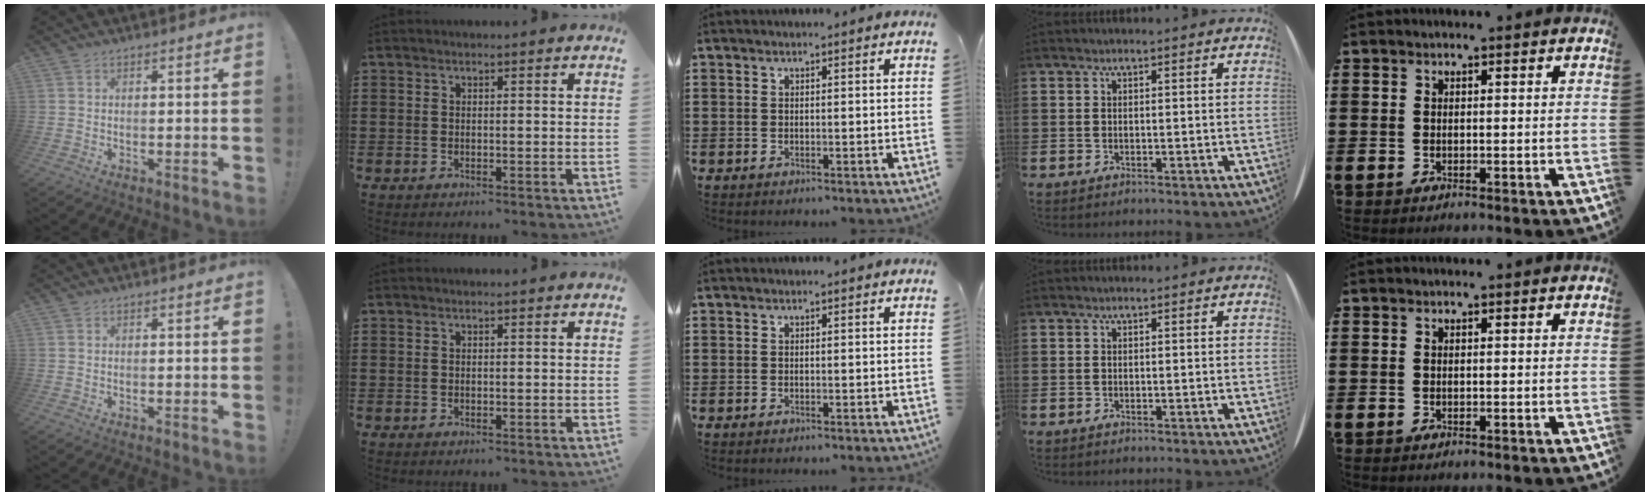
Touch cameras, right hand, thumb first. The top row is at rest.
{}